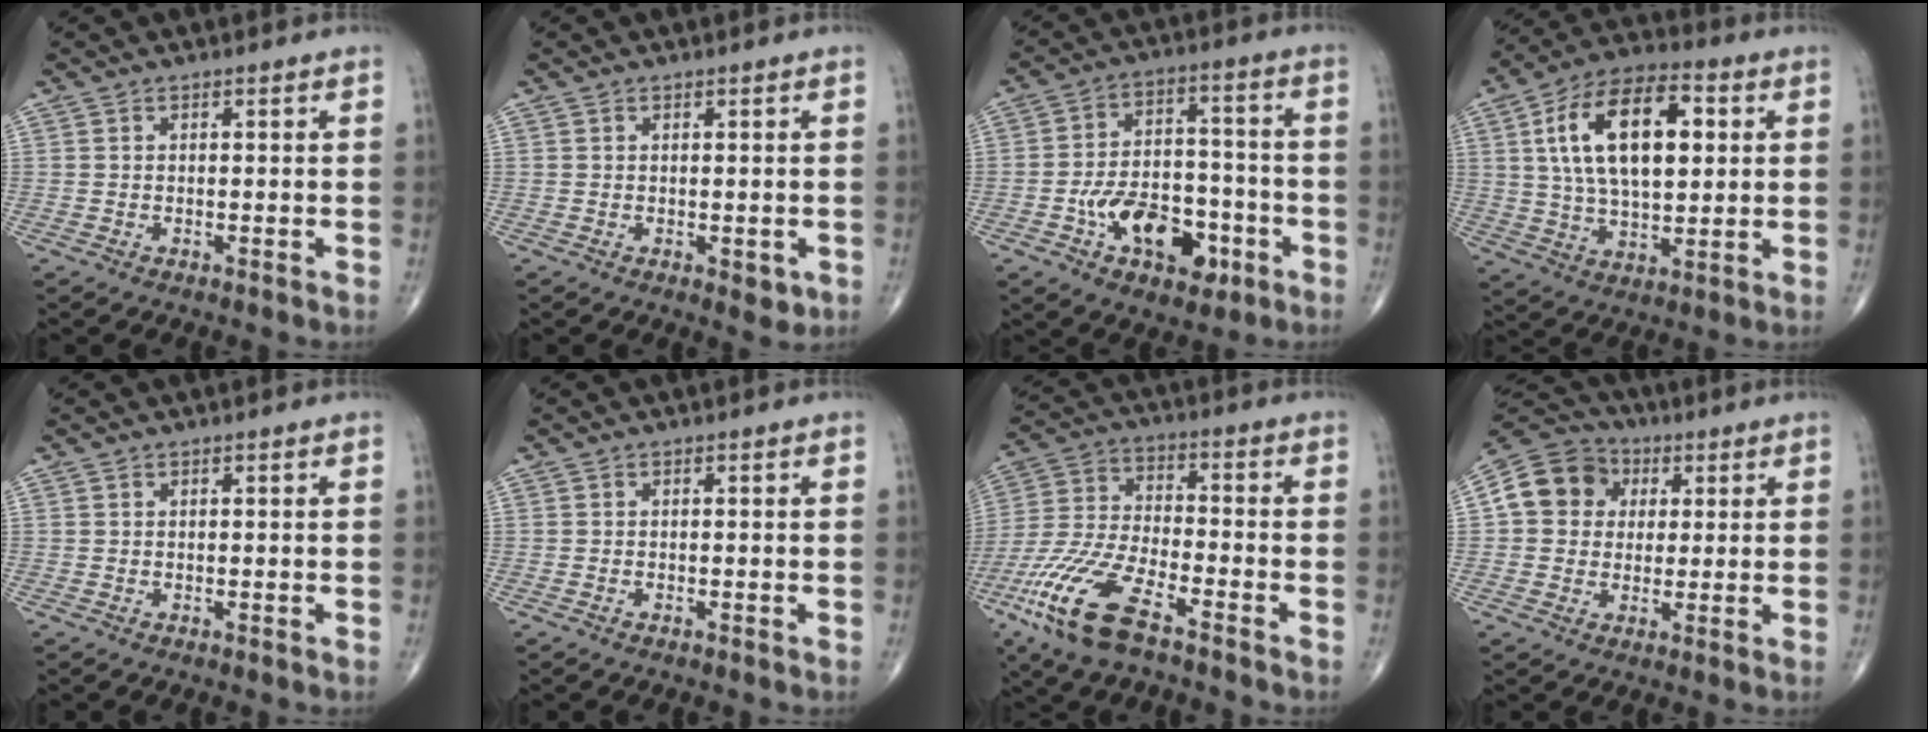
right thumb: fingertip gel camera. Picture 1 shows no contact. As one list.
[{"total": 2.4, "force": [-0.4, 1.5, 1.9], "torque": [-0.014, -0.004, 0.000]}, {"total": 15.1, "force": [-5.8, 9.0, 10.5], "torque": [-0.133, 0.043, -0.087]}, {"total": 19.6, "force": [4.5, 10.1, 16.2], "torque": [-0.260, 0.009, 0.073]}, {"total": 0.0}, {"total": 0.0}, {"total": 16.0, "force": [-9.3, 5.6, 11.8], "torque": [-0.262, 0.023, -0.182]}, {"total": 11.0, "force": [2.2, 9.6, 4.8], "torque": [-0.068, 0.012, 0.026]}]